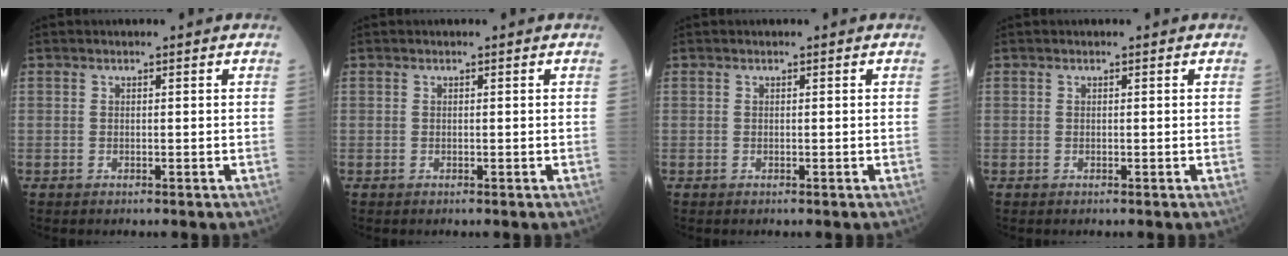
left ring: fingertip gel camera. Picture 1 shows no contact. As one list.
[{"total": 0.0}, {"total": 0.0}, {"total": 0.0}]